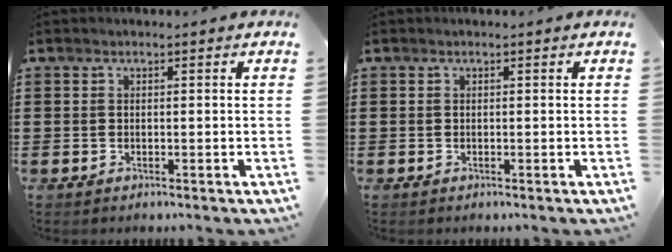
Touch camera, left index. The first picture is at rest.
{"total": 0.0}